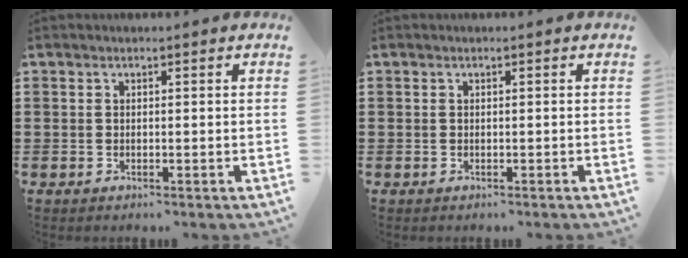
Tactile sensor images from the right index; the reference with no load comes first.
{"total": 0.0}